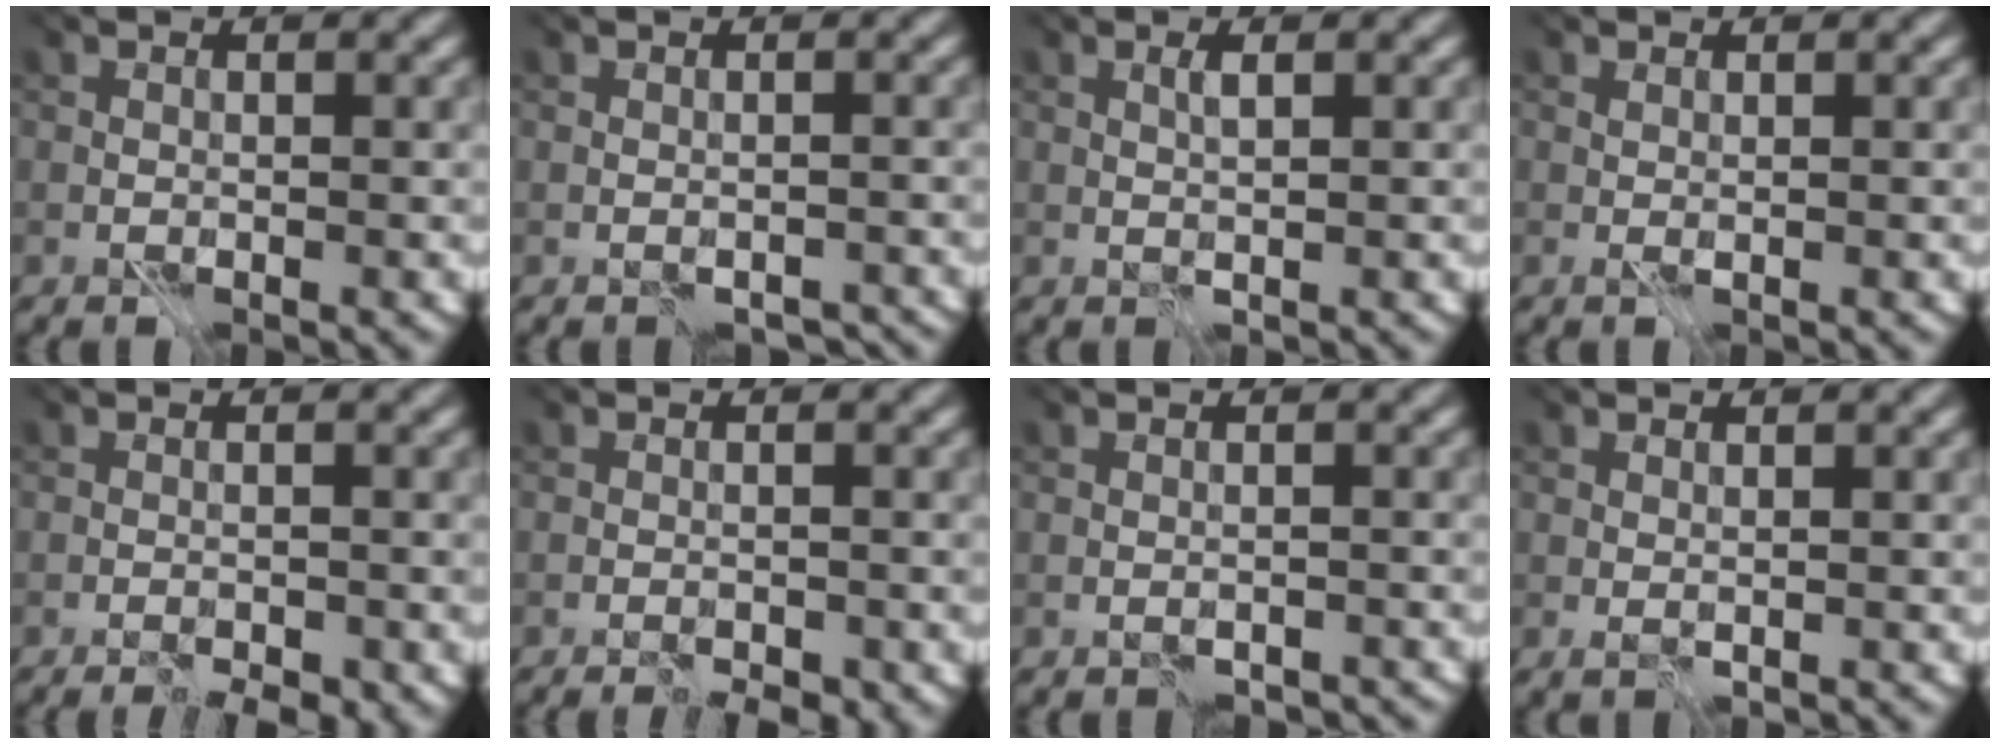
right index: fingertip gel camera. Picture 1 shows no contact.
{"total": 0.8, "force": [-0.7, 0.1, -0.5], "torque": [0.022, 0.002, -0.008]}
{"total": 0.9, "force": [-0.2, -0.6, 0.6], "torque": [-0.006, 0.007, 0.009]}
{"total": 0.9, "force": [0.9, 0.0, 0.3], "torque": [-0.009, 0.001, 0.016]}
{"total": 2.7, "force": [-2.1, 0.7, 1.5], "torque": [-0.006, 0.005, -0.018]}
{"total": 2.2, "force": [-1.8, 0.4, 1.1], "torque": [-0.003, 0.003, -0.017]}
{"total": 0.9, "force": [-0.6, -0.1, -0.6], "torque": [0.021, 0.003, -0.009]}
{"total": 0.9, "force": [0.8, 0.0, 0.3], "torque": [-0.009, 0.002, 0.017]}